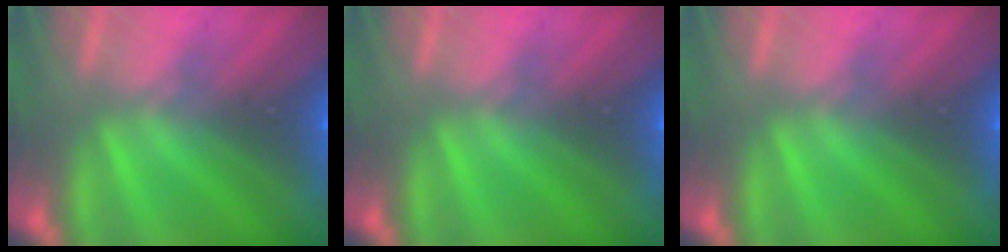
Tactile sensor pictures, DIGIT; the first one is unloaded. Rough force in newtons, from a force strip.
{"total": 0.0}
{"total": 0.0}